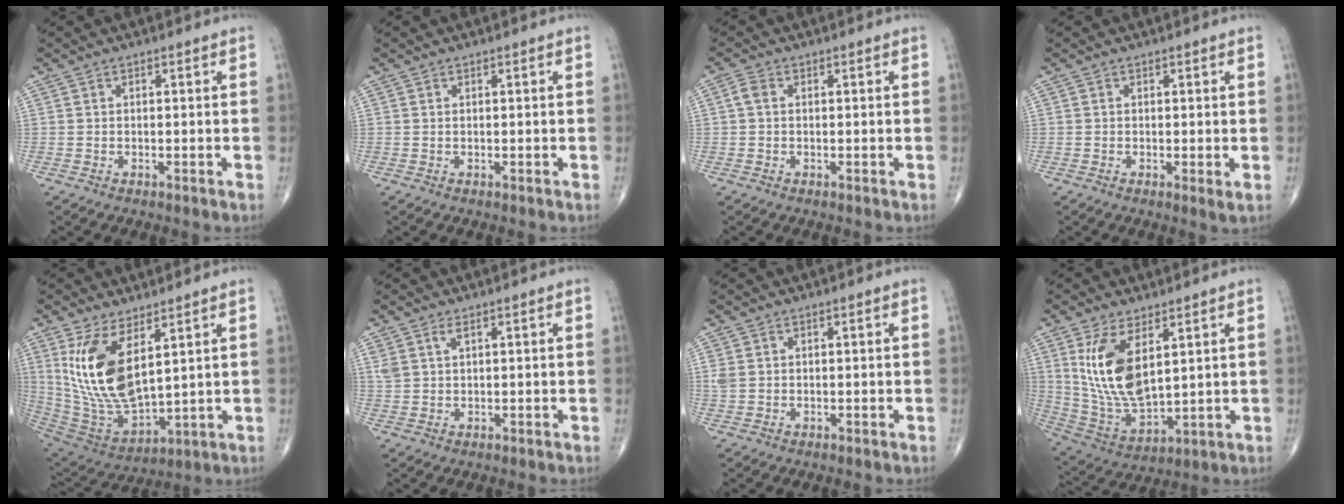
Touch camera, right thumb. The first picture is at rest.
{"total": 0.0}
{"total": 1.9, "force": [0.2, 1.3, 1.4], "torque": [-0.028, 0.006, 0.002]}
{"total": 1.5, "force": [0.1, 0.3, 1.5], "torque": [-0.026, -0.007, 0.000]}
{"total": 16.3, "force": [5.9, 7.2, 13.4], "torque": [-0.254, -0.034, 0.137]}
{"total": 2.3, "force": [1.3, 0.9, 1.6], "torque": [-0.040, 0.004, 0.036]}
{"total": 1.6, "force": [0.4, 1.2, 0.9], "torque": [-0.029, 0.005, 0.013]}
{"total": 14.1, "force": [4.7, 6.6, 11.6], "torque": [-0.221, -0.027, 0.112]}